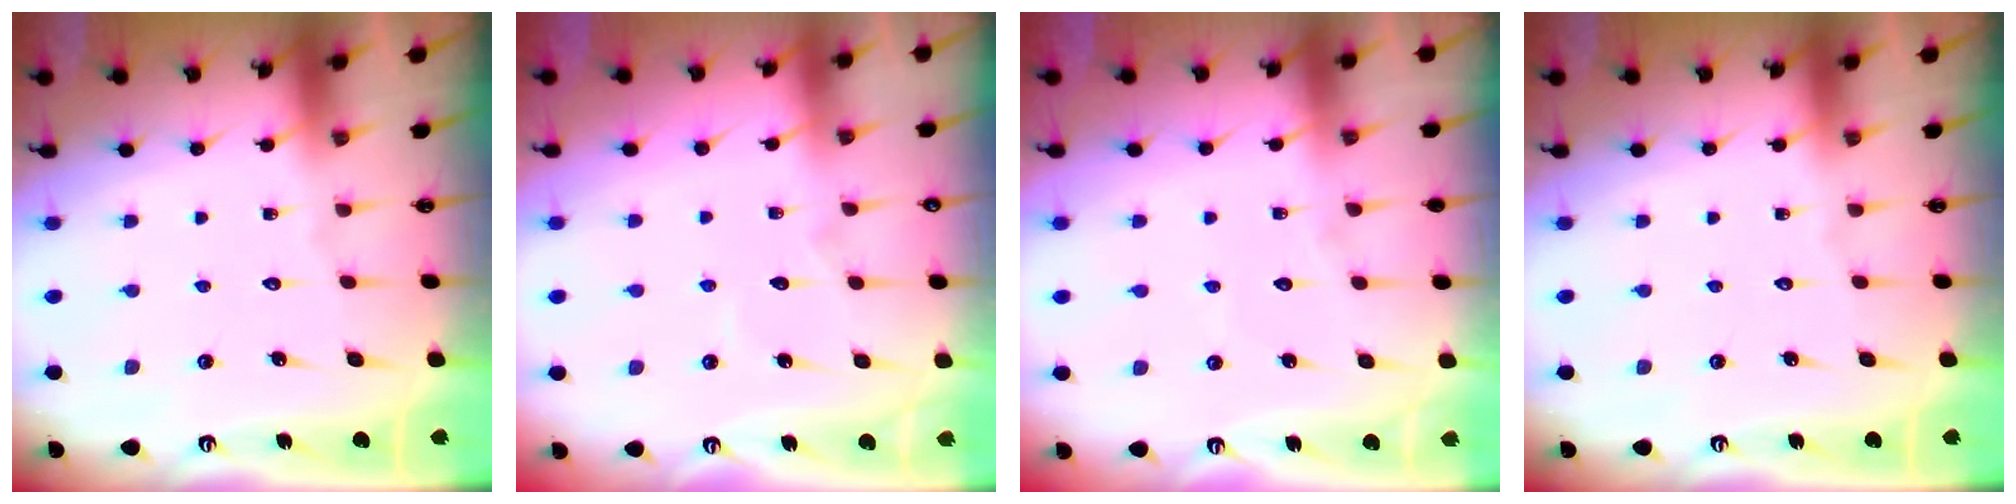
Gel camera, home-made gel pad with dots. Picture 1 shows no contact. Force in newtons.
{"total": 3.7, "press": 3.7, "slide": 0.4}
{"total": 2.9, "press": 2.9, "slide": 0.3}
{"total": 0.0}